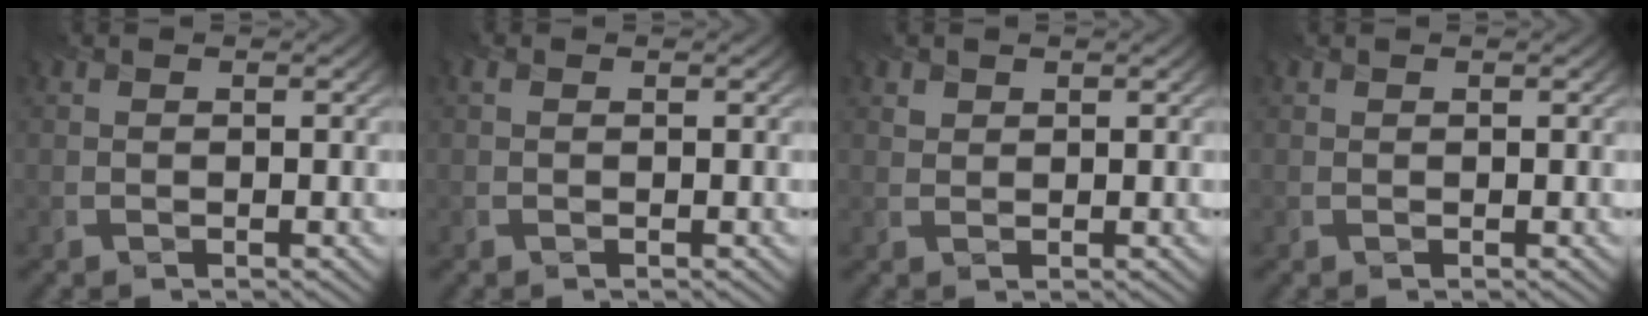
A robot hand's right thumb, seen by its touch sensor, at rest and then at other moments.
{"total": 0.5, "force": [0.2, 0.3, 0.3], "torque": [-0.009, 0.003, 0.003]}
{"total": 1.1, "force": [0.8, 0.7, 0.2], "torque": [-0.006, -0.002, 0.018]}
{"total": 0.0}